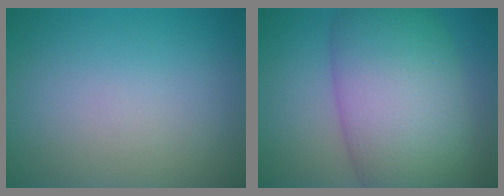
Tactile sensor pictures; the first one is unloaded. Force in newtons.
{"total": 12.1, "press": 12.0, "slide": 0.4}